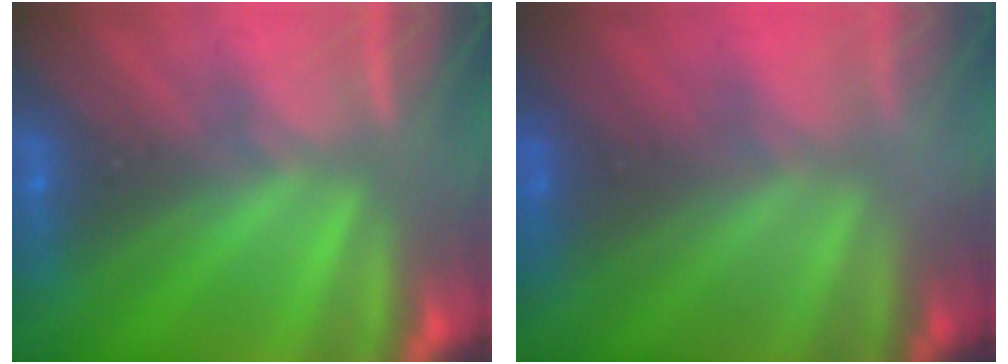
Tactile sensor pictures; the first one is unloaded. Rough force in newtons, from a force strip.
{"total": 9.4}